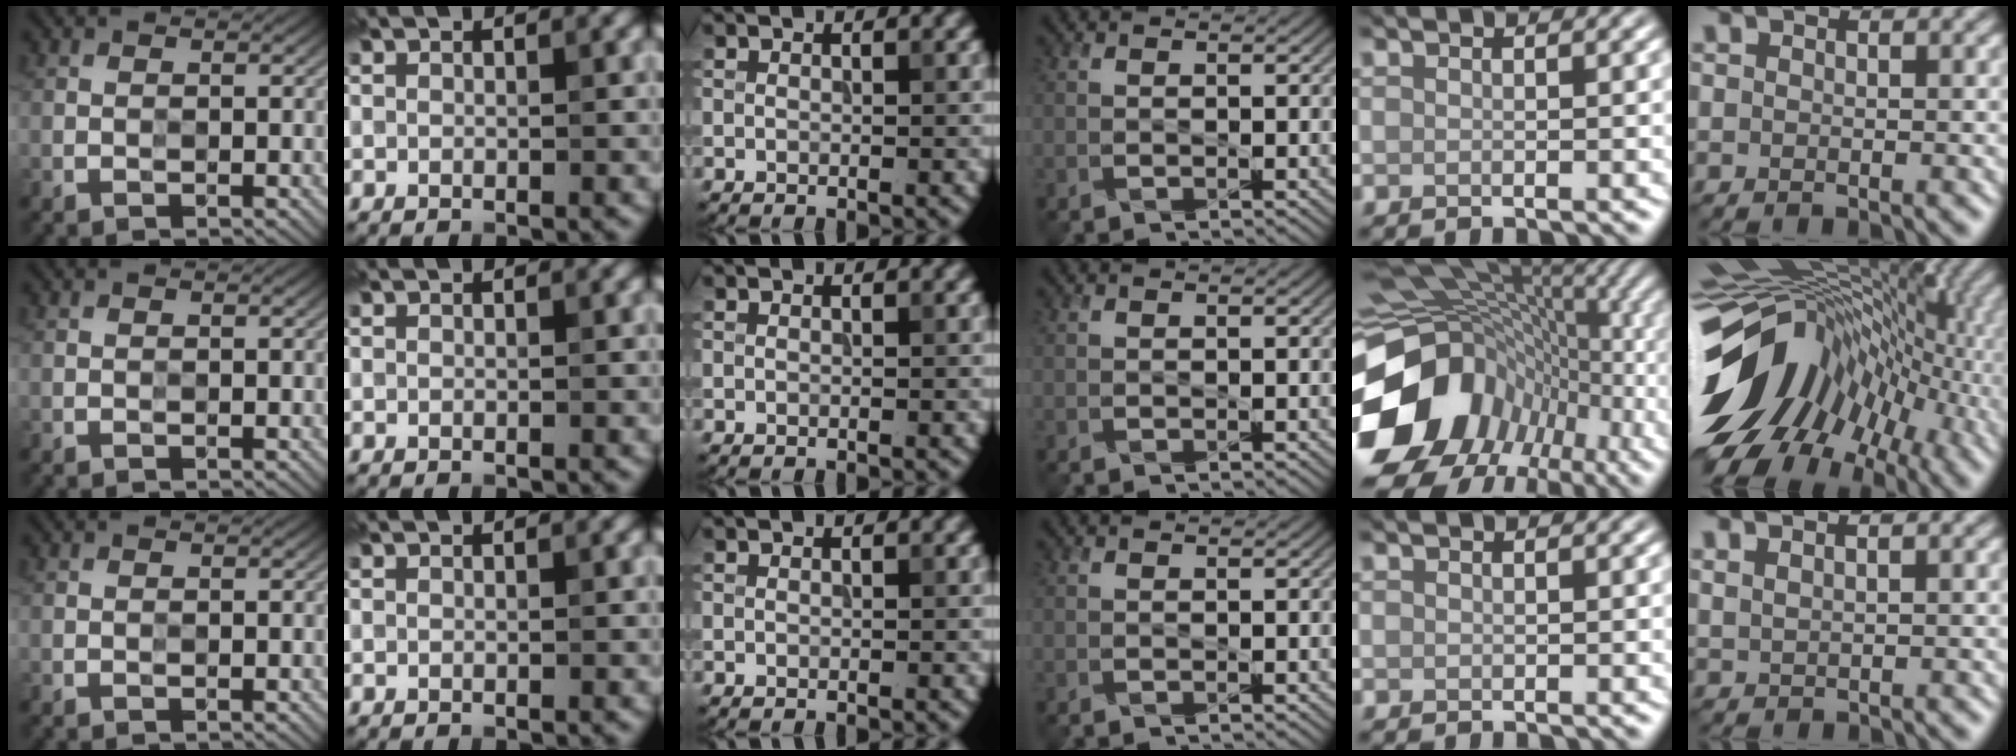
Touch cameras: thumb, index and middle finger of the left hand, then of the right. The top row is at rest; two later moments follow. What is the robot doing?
{"motion": "press", "object": "sticky note"}